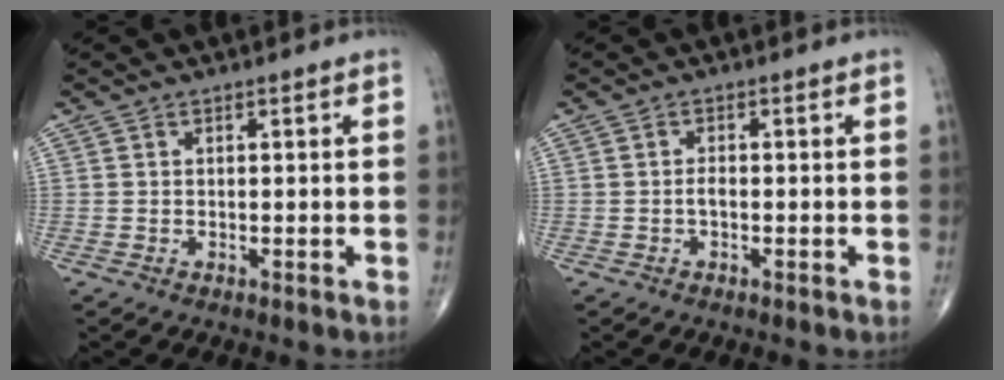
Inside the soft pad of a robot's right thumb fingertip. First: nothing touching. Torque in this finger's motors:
{"motor_torque": [0.13, 0.03, 0.22, -0.22, 0.01]}